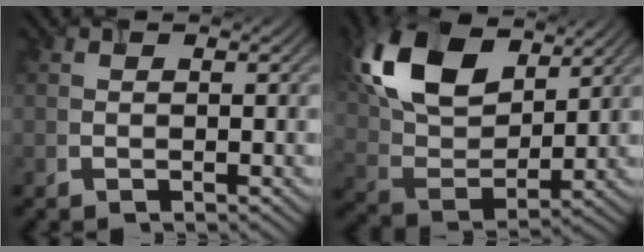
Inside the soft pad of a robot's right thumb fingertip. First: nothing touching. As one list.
[{"total": 15.0, "force": [7.3, 8.2, 10.1], "torque": [-0.234, 0.026, 0.136]}]